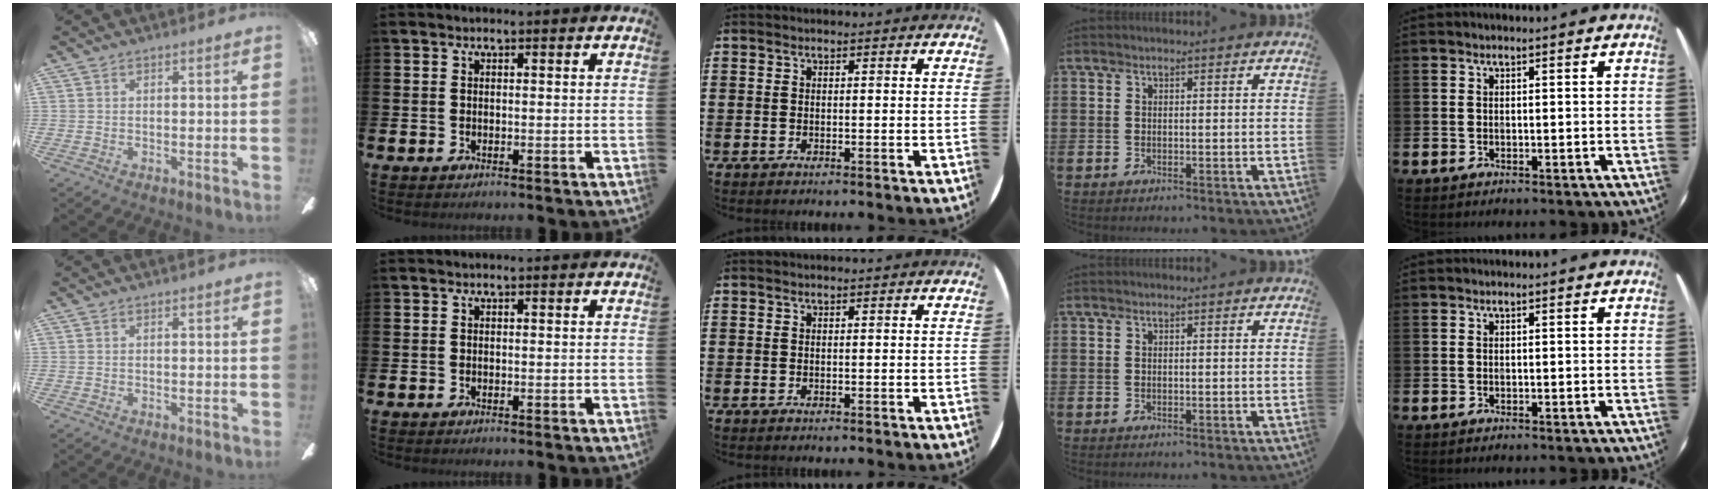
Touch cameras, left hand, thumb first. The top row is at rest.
{}